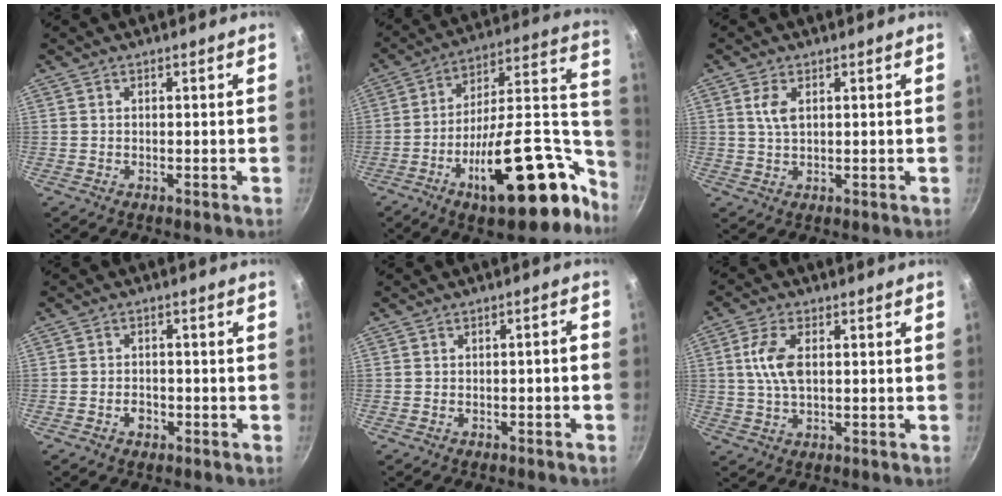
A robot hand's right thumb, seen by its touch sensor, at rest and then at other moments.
{"total": 29.3, "force": [-13.4, 12.5, 22.9], "torque": [-0.272, 0.085, -0.199]}
{"total": 3.4, "force": [1.2, 1.7, 2.7], "torque": [-0.052, -0.005, 0.024]}
{"total": 2.7, "force": [-1.3, 2.0, 1.3], "torque": [-0.011, 0.016, -0.020]}
{"total": 2.1, "force": [-1.3, 0.7, 1.5], "torque": [-0.027, 0.022, -0.013]}
{"total": 6.8, "force": [1.1, 3.5, 5.7], "torque": [-0.113, 0.006, 0.019]}